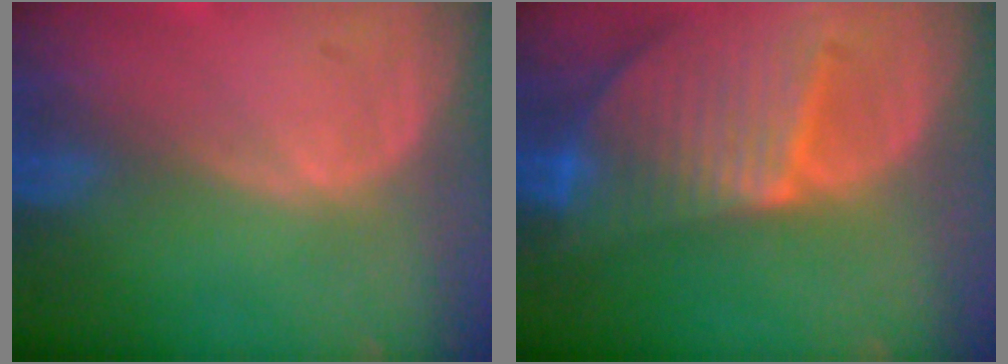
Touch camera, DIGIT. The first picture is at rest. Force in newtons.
{"total": 9.5, "press": 8.3, "slide": 4.6}